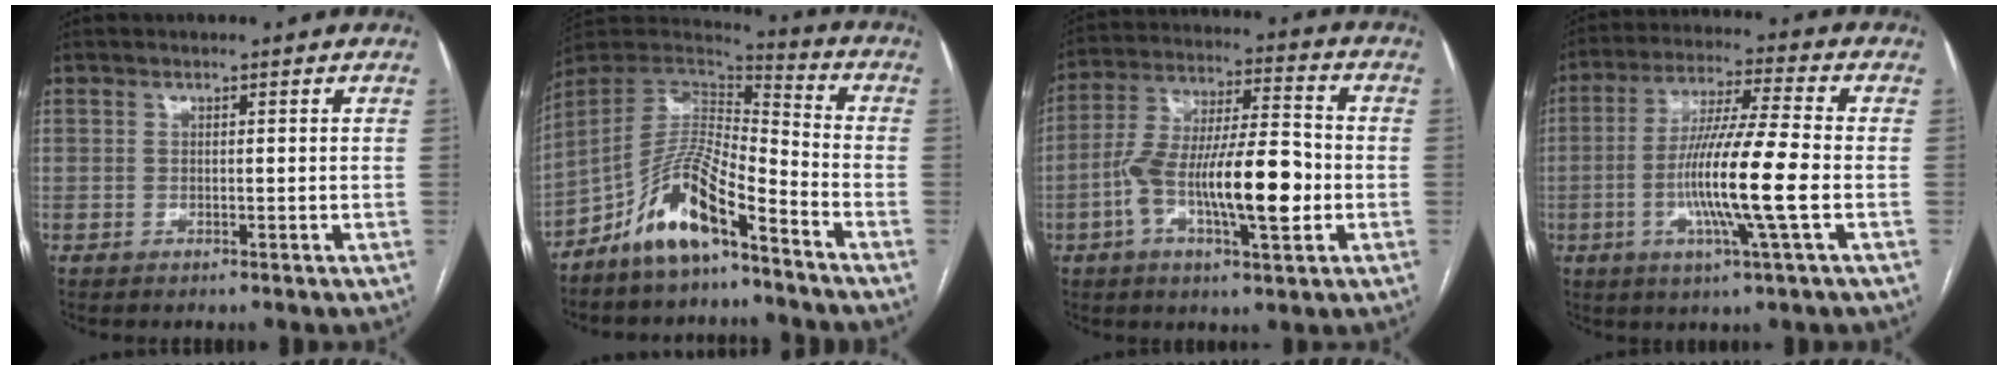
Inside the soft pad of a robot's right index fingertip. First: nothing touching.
{"total": 12.0, "force": [-8.3, 2.5, 8.3], "torque": [-0.162, 0.017, -0.152]}
{"total": 16.0, "force": [-3.7, 3.6, 15.1], "torque": [-0.278, 0.014, -0.062]}
{"total": 13.2, "force": [-2.8, -0.5, 12.9], "torque": [-0.245, -0.009, -0.059]}